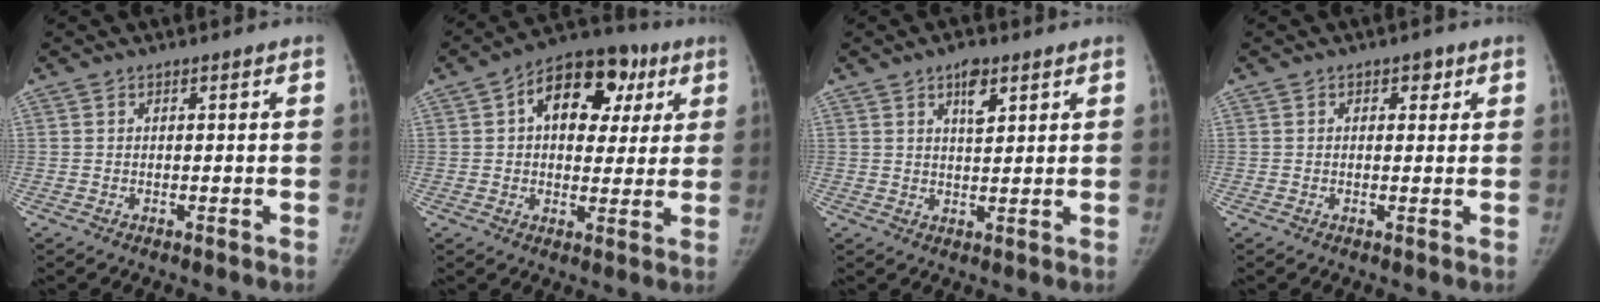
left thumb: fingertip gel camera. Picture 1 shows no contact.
{"total": 16.0, "force": [5.3, 10.4, 10.9], "torque": [-0.104, 0.014, 0.073]}
{"total": 4.8, "force": [2.6, 2.1, 3.4], "torque": [-0.043, -0.011, 0.041]}
{"total": 2.1, "force": [1.0, 1.4, 1.2], "torque": [0.006, -0.001, 0.010]}